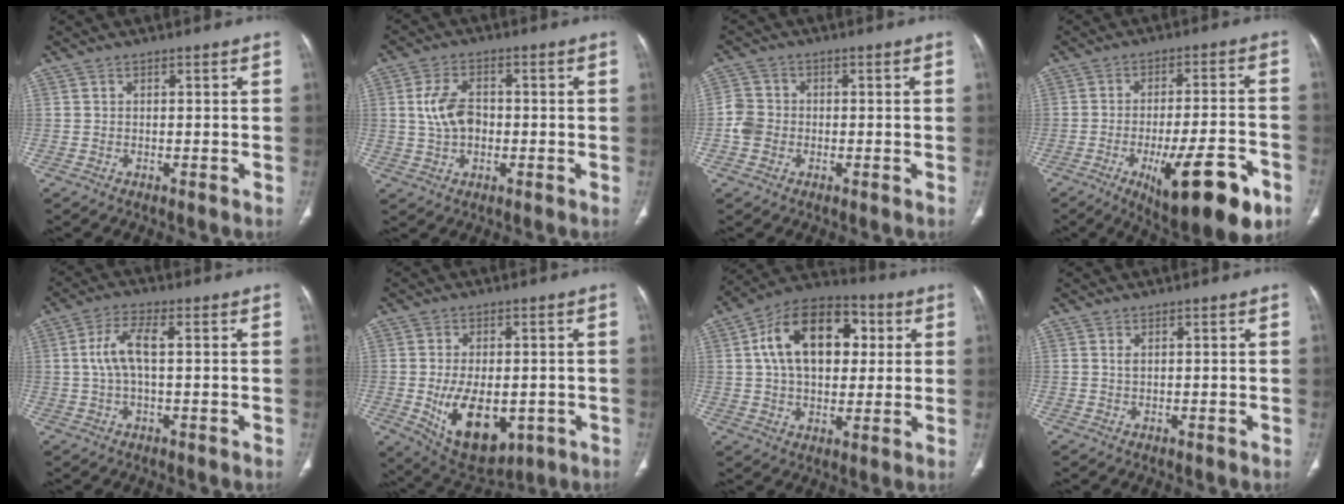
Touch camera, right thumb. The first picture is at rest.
{"total": 7.2, "force": [0.1, 4.7, 5.4], "torque": [-0.098, 0.008, 0.000]}
{"total": 4.4, "force": [-0.9, 3.9, 1.8], "torque": [-0.026, 0.009, -0.024]}
{"total": 18.1, "force": [-8.5, 5.3, 15.1], "torque": [-0.185, 0.028, -0.112]}
{"total": 6.5, "force": [0.8, 2.4, 6.0], "torque": [-0.138, 0.017, 0.016]}
{"total": 13.8, "force": [-3.1, 8.0, 10.8], "torque": [-0.157, -0.006, -0.023]}
{"total": 19.1, "force": [4.4, 12.1, 14.1], "torque": [-0.198, 0.008, 0.065]}
{"total": 0.7, "force": [0.3, 0.3, 0.5], "torque": [-0.012, -0.001, 0.007]}